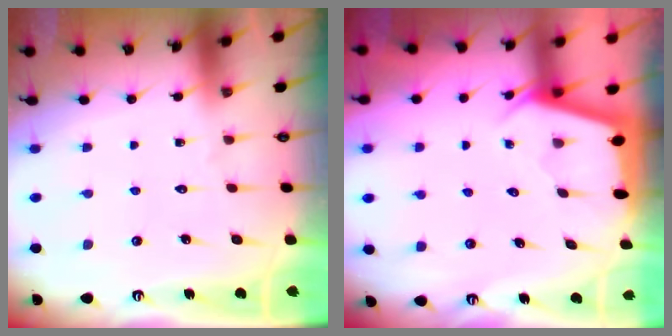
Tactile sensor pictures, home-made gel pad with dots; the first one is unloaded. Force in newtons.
{"total": 2.3, "press": 2.3, "slide": 0.3}